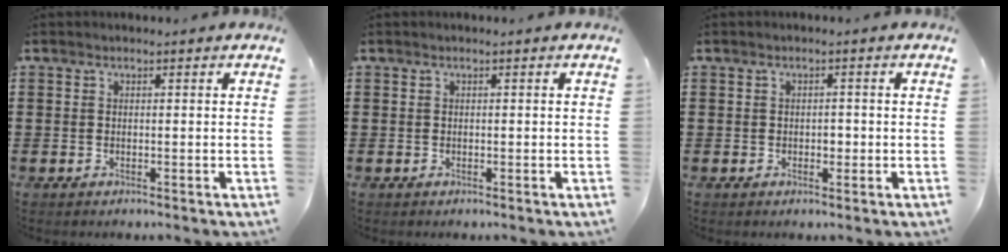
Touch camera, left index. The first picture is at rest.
{"total": 0.0}
{"total": 1.3, "force": [-0.2, 0.8, 1.1], "torque": [-0.021, 0.003, -0.005]}